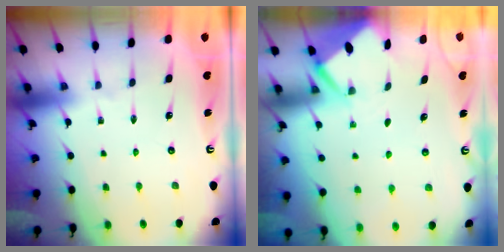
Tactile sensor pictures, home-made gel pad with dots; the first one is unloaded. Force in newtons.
{"total": 2.4, "press": 2.4, "slide": 0.1}